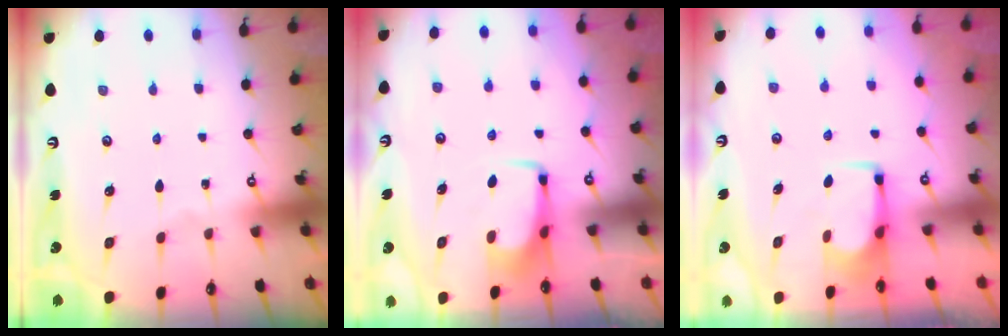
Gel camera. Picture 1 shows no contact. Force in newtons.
{"total": 3.0, "press": 2.9, "slide": 0.4}
{"total": 2.6, "press": 2.6, "slide": 0.4}